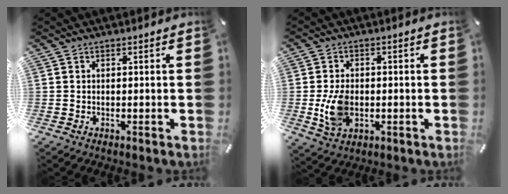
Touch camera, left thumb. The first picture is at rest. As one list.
[{"total": 8.4, "force": [-1.3, 5.7, 6.0], "torque": [-0.124, 0.001, -0.023]}]